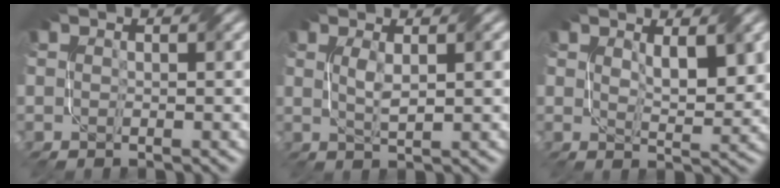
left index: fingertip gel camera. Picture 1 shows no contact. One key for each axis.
{"total": 2.1, "fx": 0.6, "fy": 0.4, "fz": 2.0, "tx": -0.042, "ty": 0.000, "tz": 0.014}
{"total": 3.3, "fx": 1.4, "fy": 1.1, "fz": 2.7, "tx": -0.051, "ty": -0.007, "tz": 0.028}